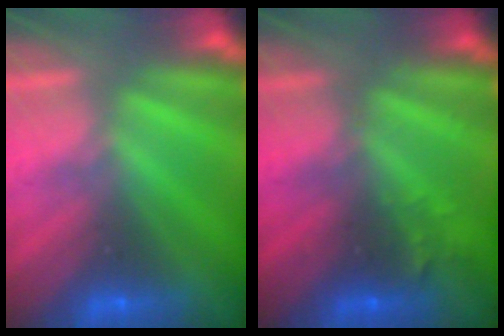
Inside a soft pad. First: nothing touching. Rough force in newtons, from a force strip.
{"total": 2.8}